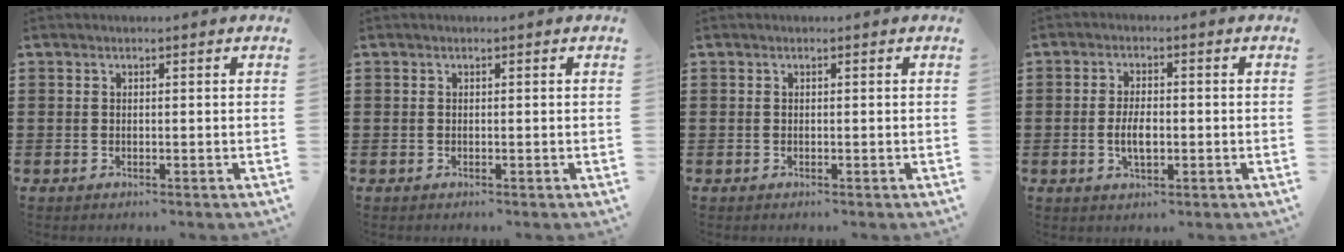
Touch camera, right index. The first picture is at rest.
{"total": 0.0}
{"total": 0.0}
{"total": 4.2, "force": [-0.7, 1.7, 3.7], "torque": [-0.077, -0.001, -0.013]}